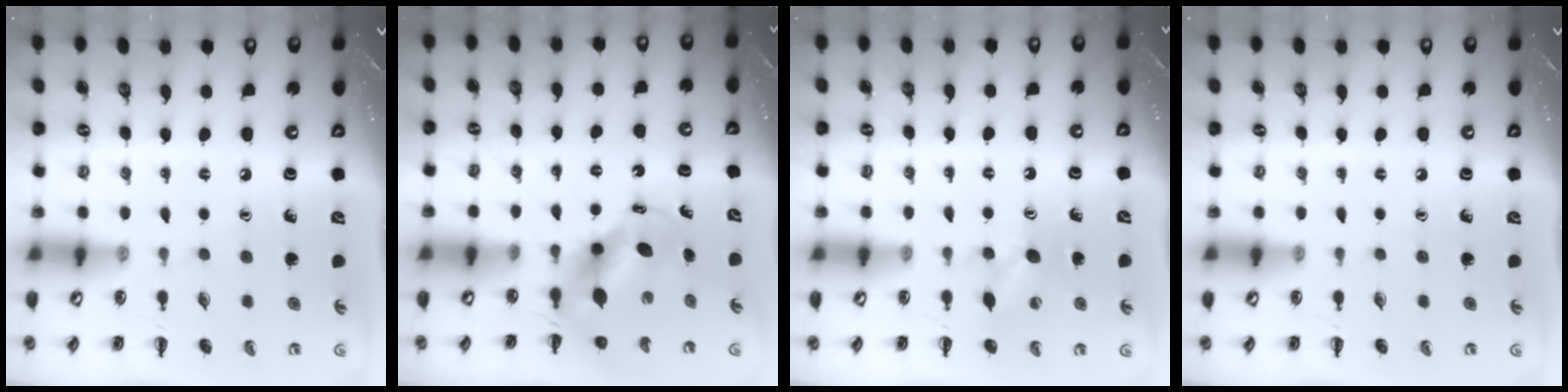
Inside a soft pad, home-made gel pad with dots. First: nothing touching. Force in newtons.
{"total": 5.6, "press": 5.3, "slide": 1.8}
{"total": 7.0, "press": 6.9, "slide": 1.3}
{"total": 0.0}